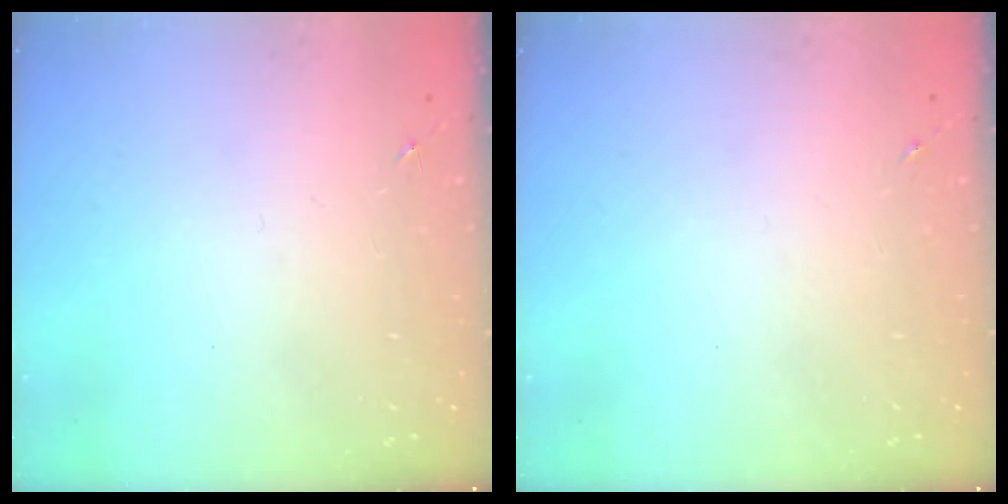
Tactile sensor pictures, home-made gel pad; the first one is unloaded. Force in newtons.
{"total": 0.0}